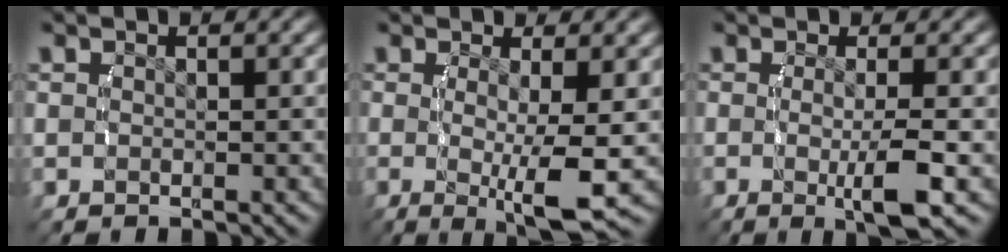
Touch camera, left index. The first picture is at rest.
{"total": 5.7, "force": [-1.2, 0.6, 5.6], "torque": [-0.090, -0.020, -0.009]}
{"total": 4.0, "force": [-1.0, 0.1, 3.9], "torque": [-0.064, -0.012, -0.013]}